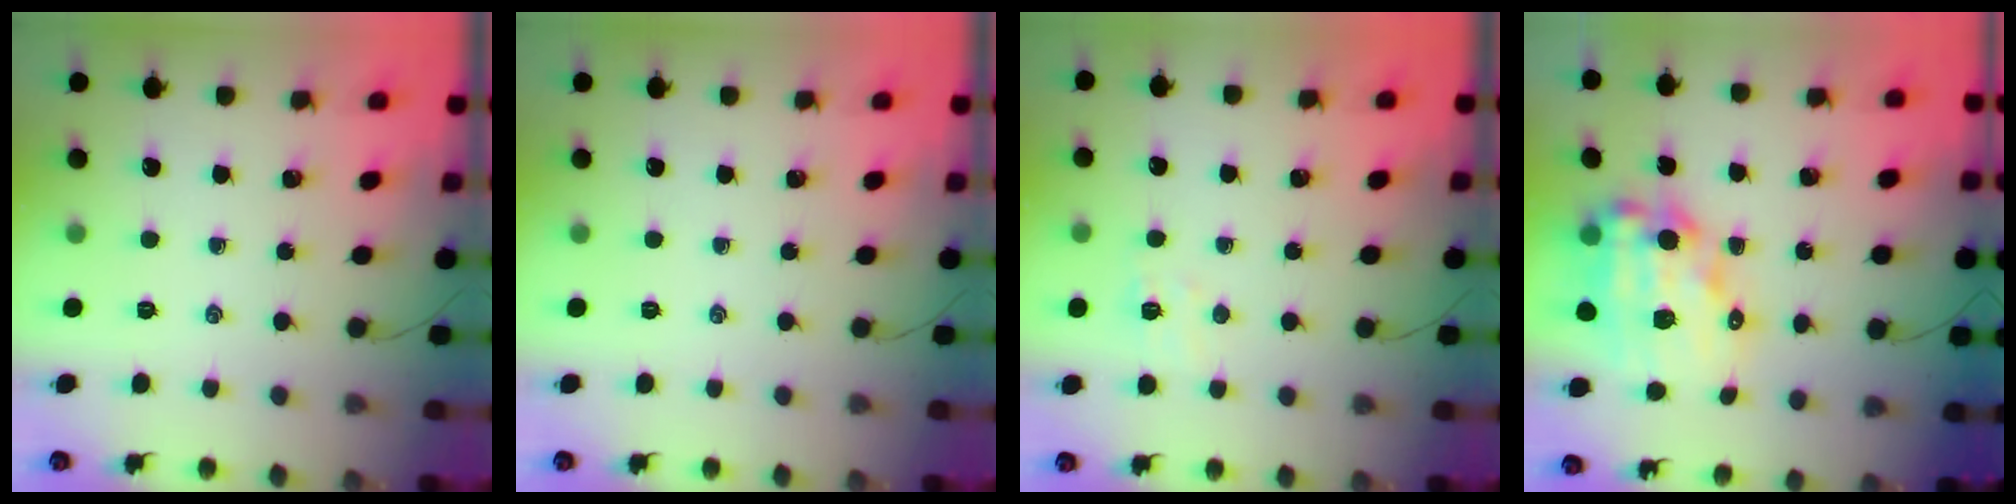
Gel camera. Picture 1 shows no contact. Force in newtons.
{"total": 0.0}
{"total": 5.8, "press": 5.7, "slide": 0.9}
{"total": 15.6, "press": 15.2, "slide": 3.3}